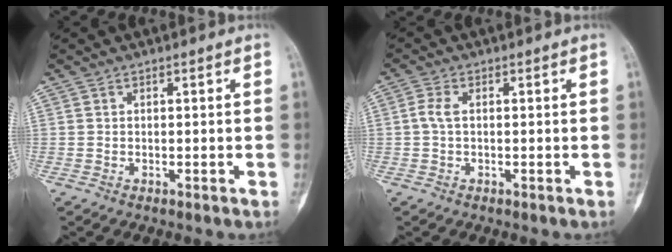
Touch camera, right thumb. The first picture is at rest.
{"total": 2.4, "force": [0.0, 1.2, 2.1], "torque": [-0.051, 0.003, -0.004]}